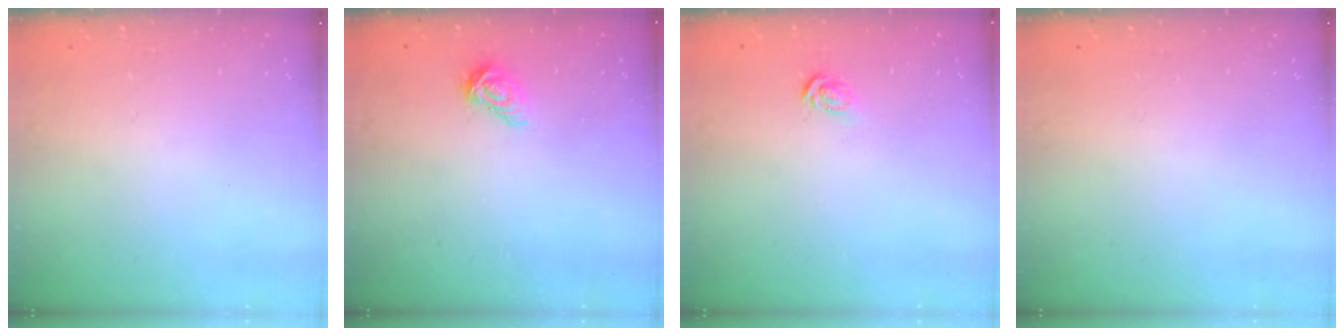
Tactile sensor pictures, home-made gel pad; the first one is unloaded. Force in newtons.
{"total": 6.0, "press": 6.0, "slide": 0.4}
{"total": 3.0, "press": 3.0, "slide": 0.1}
{"total": 0.0}